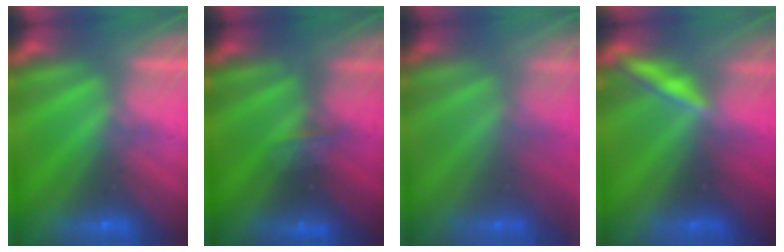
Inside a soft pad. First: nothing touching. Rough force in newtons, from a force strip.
{"total": 2.5}
{"total": 1.8}
{"total": 2.0}